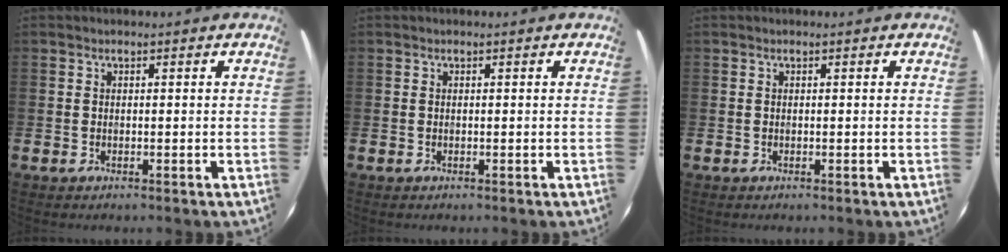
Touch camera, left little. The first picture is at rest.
{"total": 0.0}
{"total": 0.0}